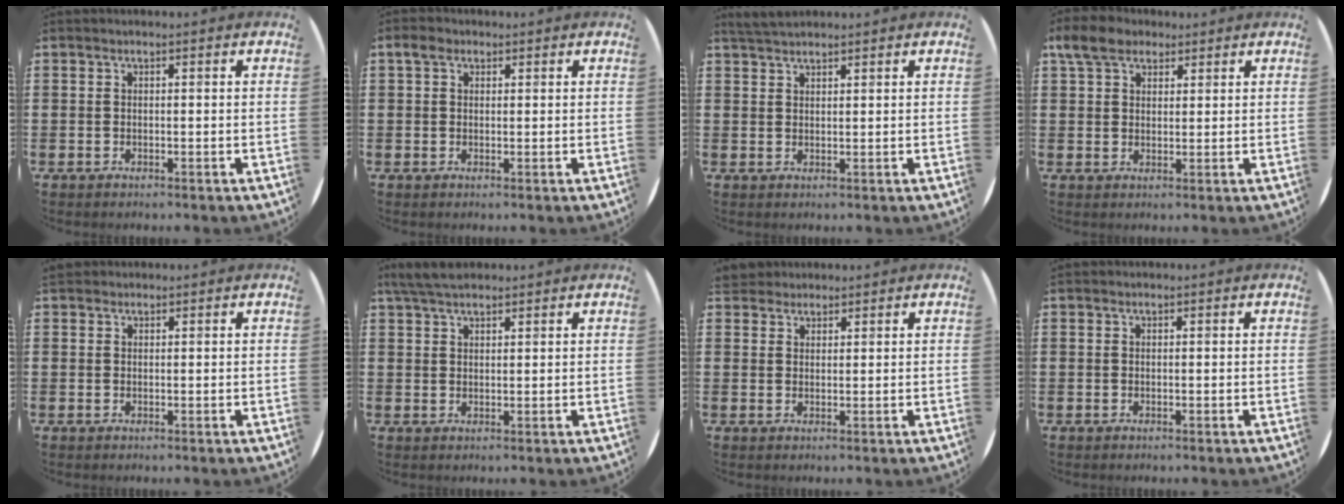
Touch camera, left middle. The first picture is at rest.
{"total": 2.0, "force": [1.1, 1.3, 0.9], "torque": [-0.011, 0.006, 0.018]}
{"total": 2.5, "force": [2.3, 0.6, 0.7], "torque": [-0.017, 0.005, 0.044]}
{"total": 5.5, "force": [4.0, 3.1, 2.1], "torque": [-0.038, 0.002, 0.073]}
{"total": 0.9, "force": [0.9, 0.4, 0.0], "torque": [0.000, 0.004, 0.017]}
{"total": 4.1, "force": [3.5, 1.2, 1.8], "torque": [-0.043, 0.001, 0.066]}
{"total": 2.6, "force": [2.5, 0.9, -0.2], "torque": [-0.001, 0.001, 0.049]}
{"total": 0.0}